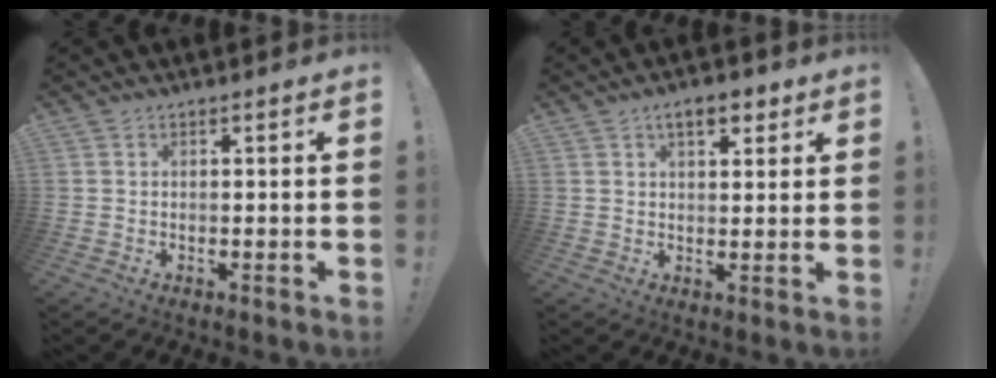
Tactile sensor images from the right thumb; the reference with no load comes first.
{"total": 6.0, "force": [3.3, 2.9, 4.1], "torque": [-0.061, -0.002, 0.055]}